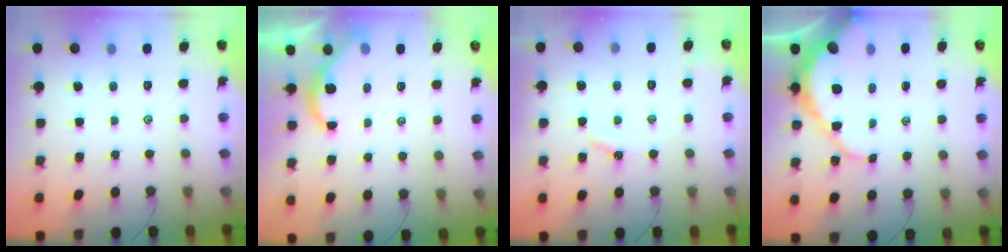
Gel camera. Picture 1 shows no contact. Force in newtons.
{"total": 3.3, "press": 3.3, "slide": 0.3}
{"total": 3.4, "press": 3.4, "slide": 0.6}
{"total": 12.4, "press": 12.3, "slide": 1.4}